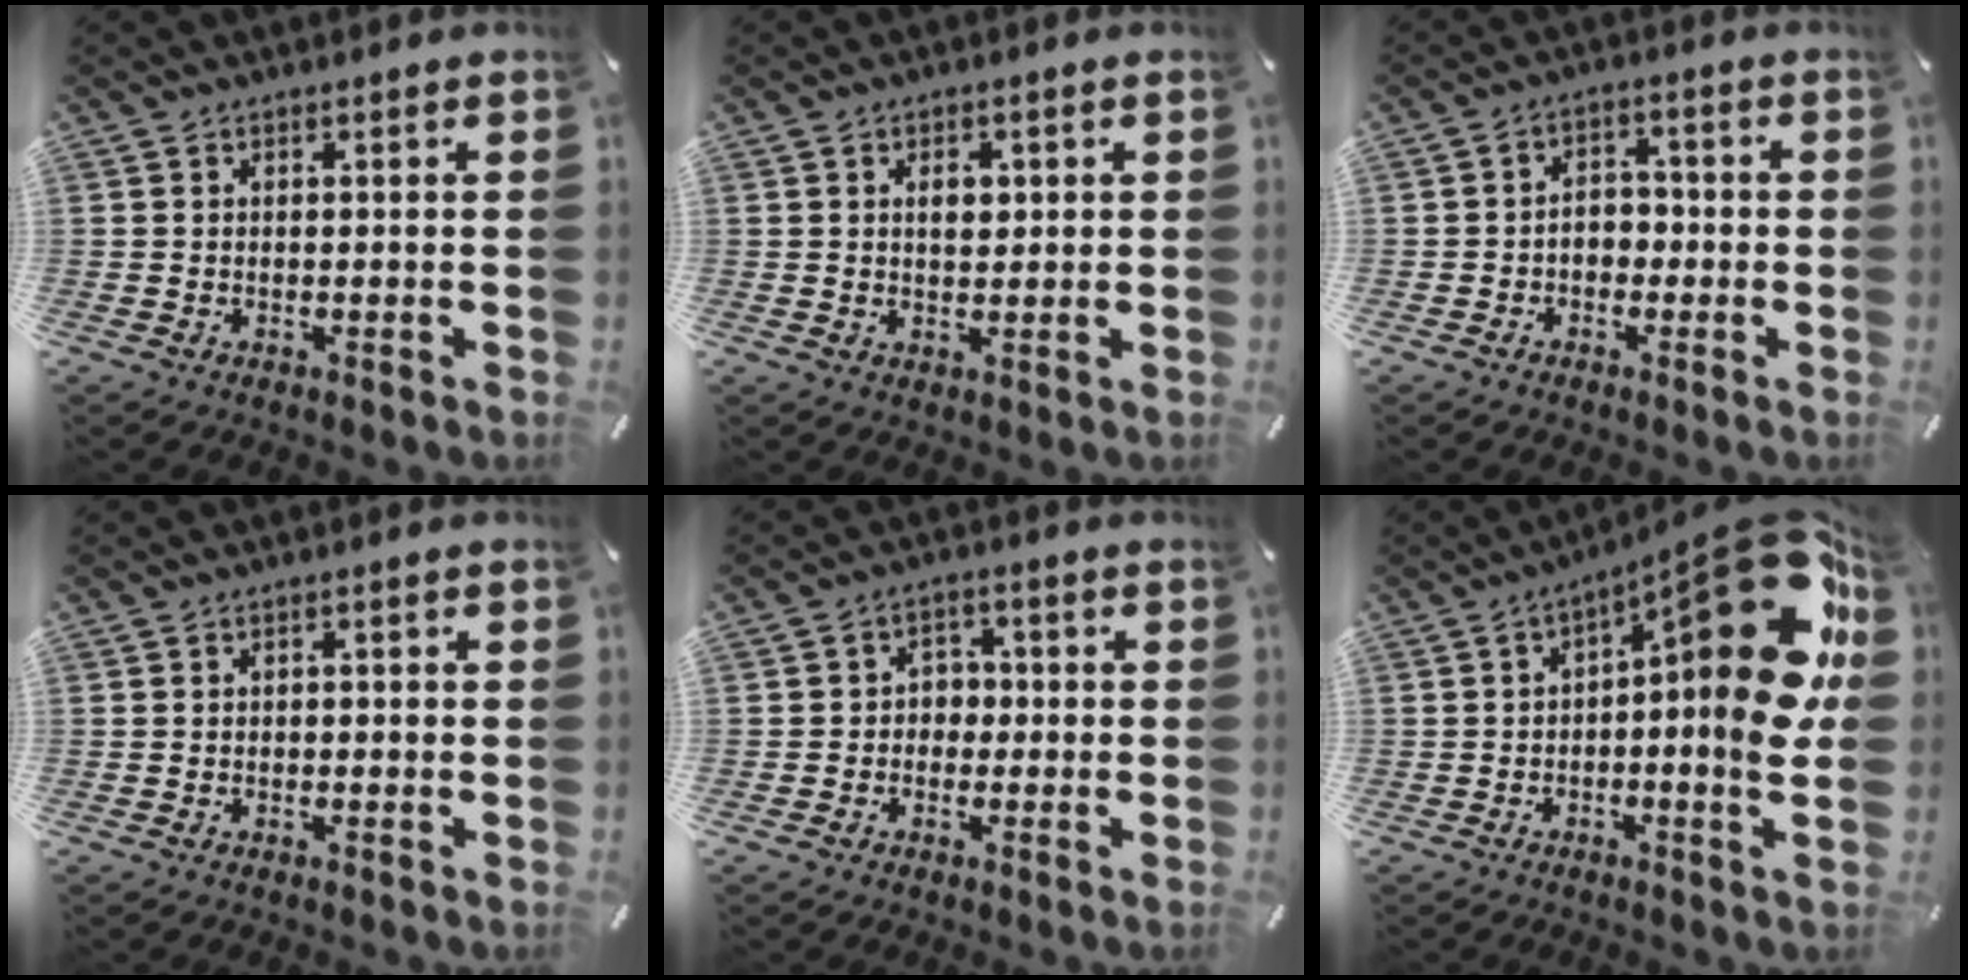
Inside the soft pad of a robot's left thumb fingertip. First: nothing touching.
{"total": 4.1, "force": [0.9, 2.7, 2.9], "torque": [-0.038, -0.002, 0.007]}
{"total": 4.3, "force": [-1.5, 3.2, 2.5], "torque": [-0.045, 0.014, -0.030]}
{"total": 1.0, "force": [-0.6, 0.5, 0.5], "torque": [-0.012, 0.003, -0.014]}
{"total": 4.0, "force": [-1.3, 3.6, 1.2], "torque": [-0.017, 0.014, -0.029]}
{"total": 22.0, "force": [5.8, 6.1, 20.3], "torque": [-0.263, -0.072, 0.095]}